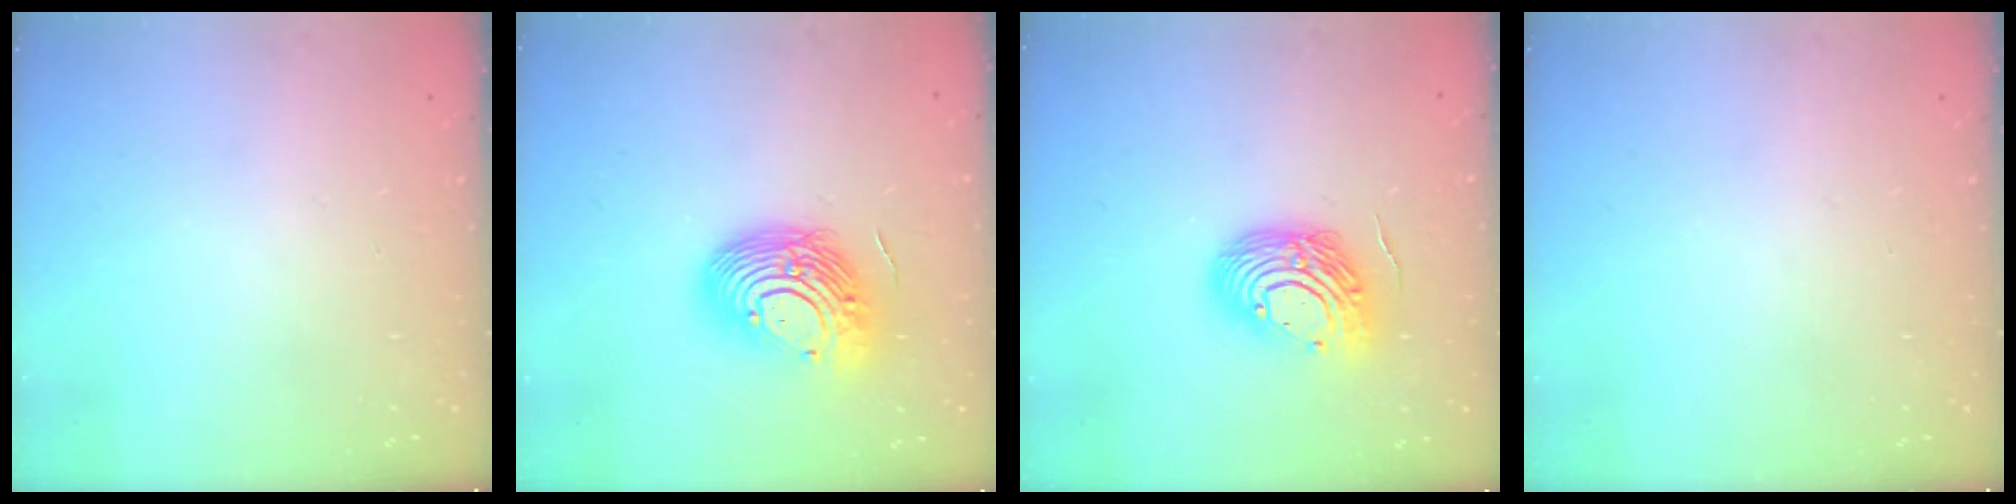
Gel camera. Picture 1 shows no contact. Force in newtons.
{"total": 15.1, "press": 14.8, "slide": 2.7}
{"total": 13.3, "press": 13.1, "slide": 2.3}
{"total": 0.0}